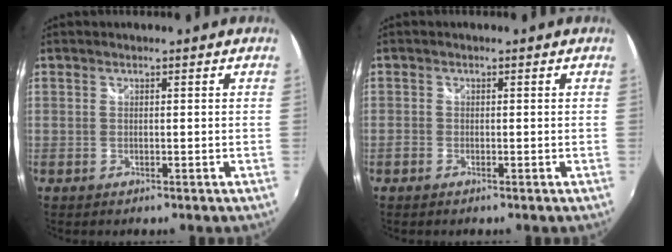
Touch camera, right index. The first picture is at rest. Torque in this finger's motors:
{"motor_torque": [-0.01, -0.05, -0.46, -0.21]}